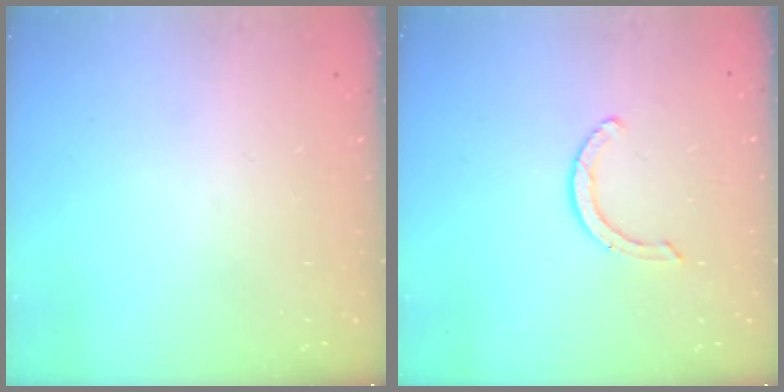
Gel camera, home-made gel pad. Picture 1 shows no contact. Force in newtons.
{"total": 3.1, "press": 3.1, "slide": 0.1}